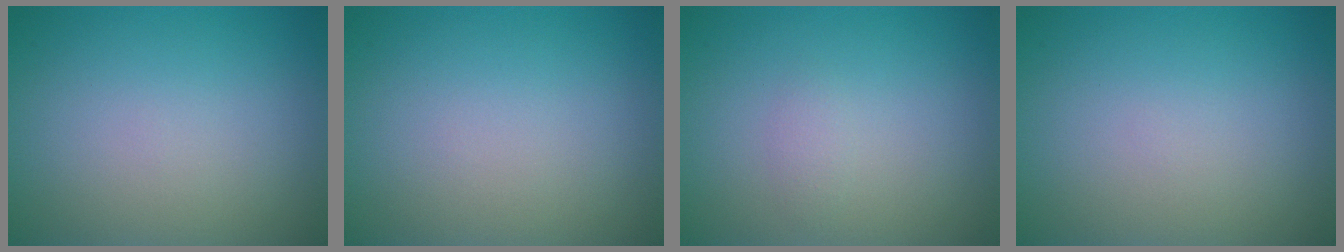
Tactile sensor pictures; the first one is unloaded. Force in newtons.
{"total": 0.0}
{"total": 0.8, "press": 0.8, "slide": 0.0}
{"total": 0.0}